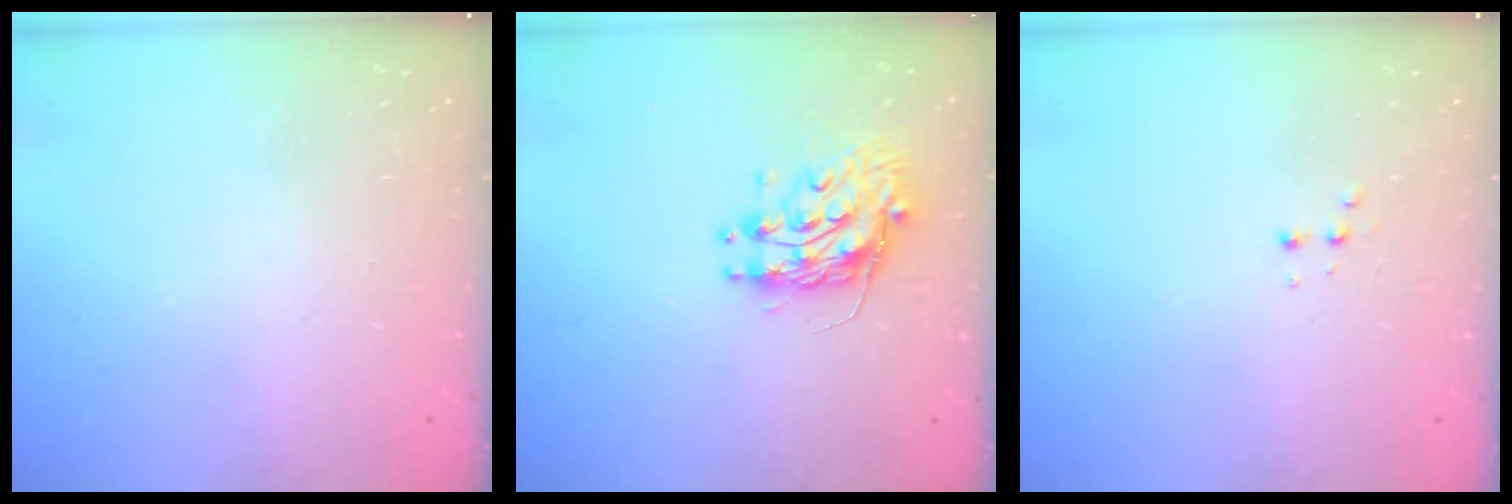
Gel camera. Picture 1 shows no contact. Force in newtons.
{"total": 10.4, "press": 10.4, "slide": 0.9}
{"total": 2.5, "press": 2.4, "slide": 0.8}